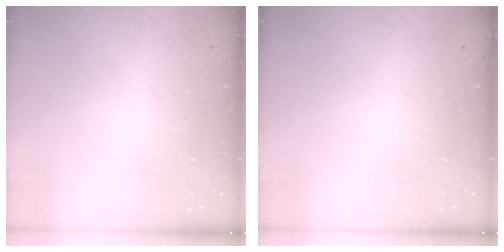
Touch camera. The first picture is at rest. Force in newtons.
{"total": 0.0}